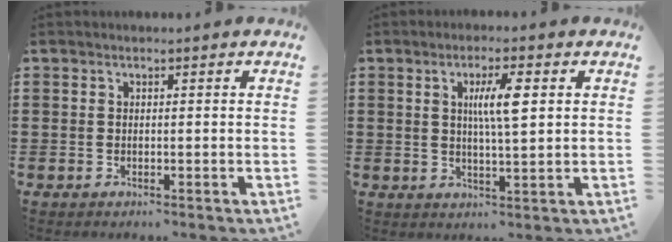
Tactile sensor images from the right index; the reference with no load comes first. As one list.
[{"total": 5.7, "force": [1.4, 1.0, 5.4], "torque": [-0.108, 0.007, 0.019]}]